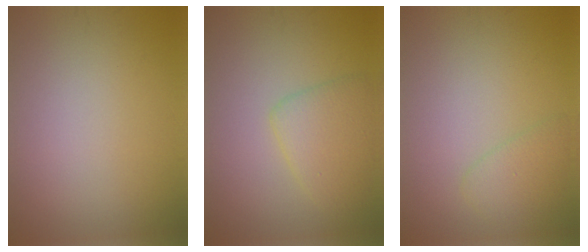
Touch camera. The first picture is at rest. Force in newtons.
{"total": 3.2, "press": 3.2, "slide": 0.2}
{"total": 1.8, "press": 1.8, "slide": 0.2}